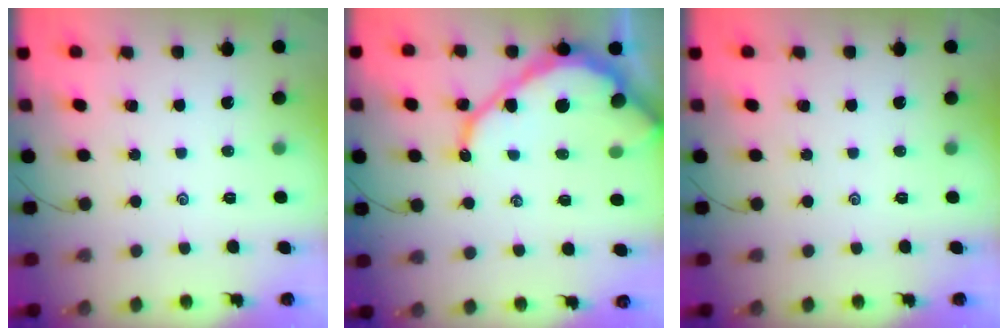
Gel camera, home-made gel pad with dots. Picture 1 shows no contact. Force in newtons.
{"total": 15.3, "press": 15.3, "slide": 1.2}
{"total": 0.0}